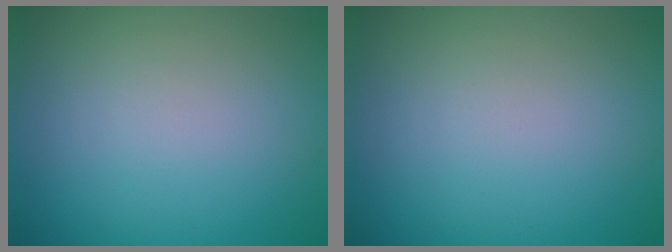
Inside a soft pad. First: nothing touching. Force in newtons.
{"total": 0.0}